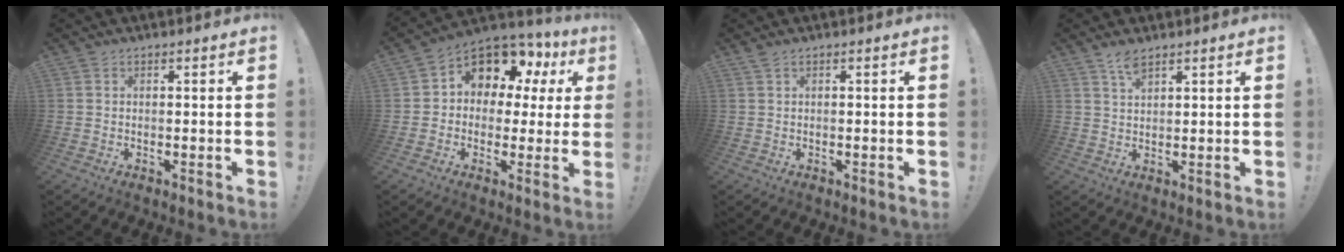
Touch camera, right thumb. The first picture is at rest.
{"total": 10.0, "force": [5.9, 6.6, 4.7], "torque": [-0.079, -0.053, 0.108]}
{"total": 0.9, "force": [0.8, 0.1, 0.4], "torque": [-0.011, 0.002, 0.014]}
{"total": 3.9, "force": [3.0, 1.2, 2.2], "torque": [-0.035, -0.014, 0.051]}